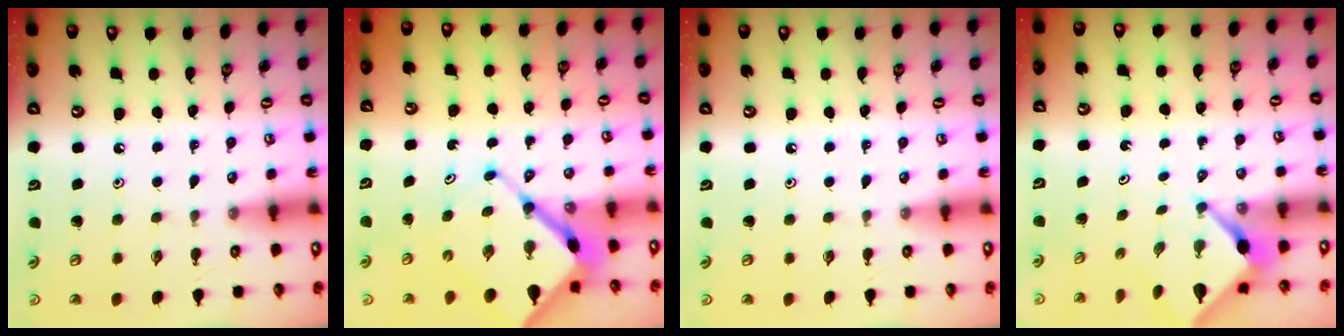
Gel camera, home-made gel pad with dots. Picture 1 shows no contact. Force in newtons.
{"total": 11.4, "press": 11.4, "slide": 1.2}
{"total": 0.0}
{"total": 3.1, "press": 3.1, "slide": 0.2}